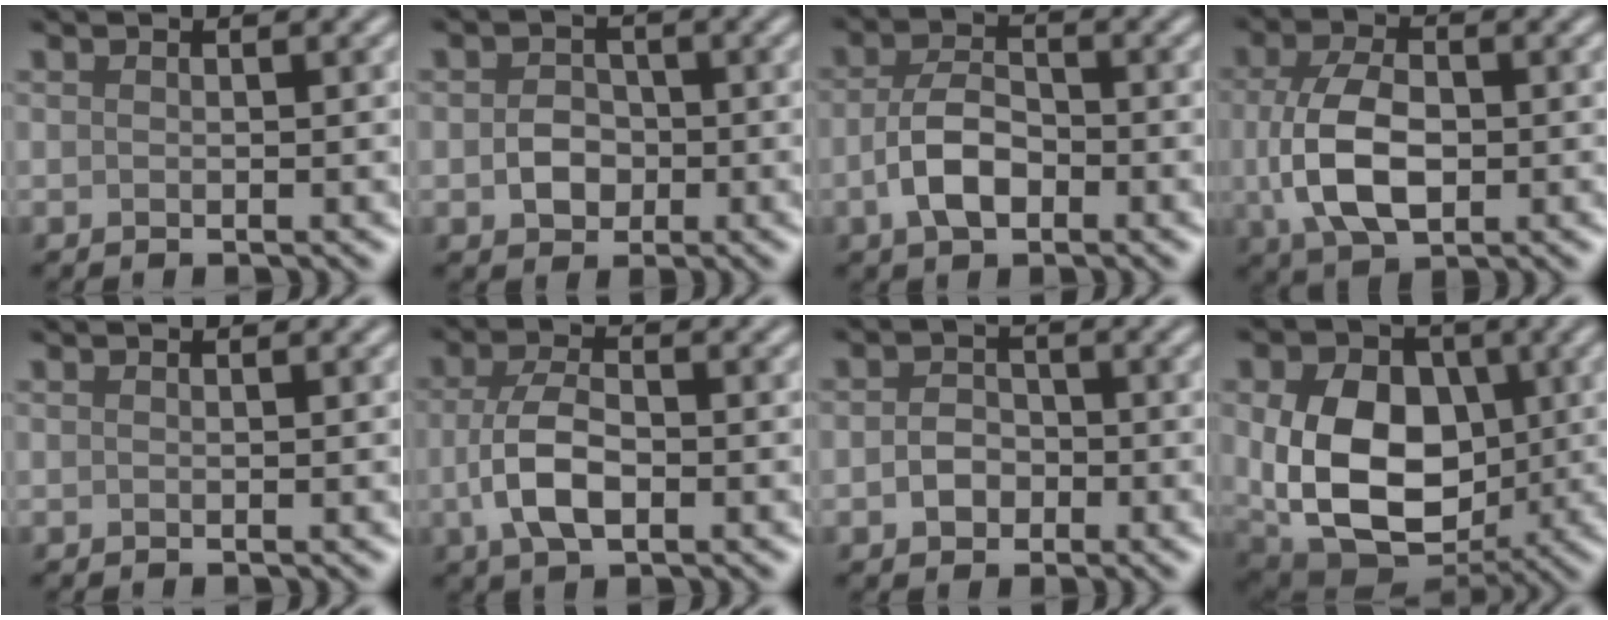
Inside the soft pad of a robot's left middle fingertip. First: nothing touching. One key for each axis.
{"total": 2.8, "fx": -0.5, "fy": 2.3, "fz": 1.4, "tx": -0.022, "ty": -0.001, "tz": -0.014}
{"total": 4.5, "fx": -1.5, "fy": 2.6, "fz": 3.3, "tx": -0.066, "ty": 0.002, "tz": -0.034}
{"total": 6.8, "fx": -0.5, "fy": 4.2, "fz": 5.4, "tx": -0.120, "ty": -0.007, "tz": -0.009}
{"total": 0.0}
{"total": 4.7, "fx": -1.1, "fy": 2.4, "fz": 3.9, "tx": -0.083, "ty": -0.001, "tz": -0.025}
{"total": 2.5, "fx": -0.8, "fy": 2.0, "fz": 1.2, "tx": -0.020, "ty": -0.001, "tz": -0.021}
{"total": 12.5, "fx": 0.0, "fy": 9.1, "fz": 8.6, "tx": -0.148, "ty": -0.017, "tz": 0.010}